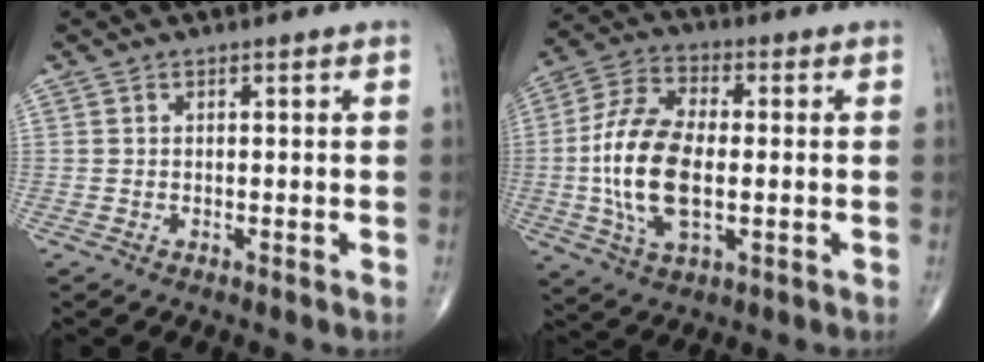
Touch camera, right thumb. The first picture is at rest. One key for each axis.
{"total": 15.5, "fx": -1.2, "fy": 7.8, "fz": 13.4, "tx": -0.274, "ty": 0.007, "tz": -0.024}